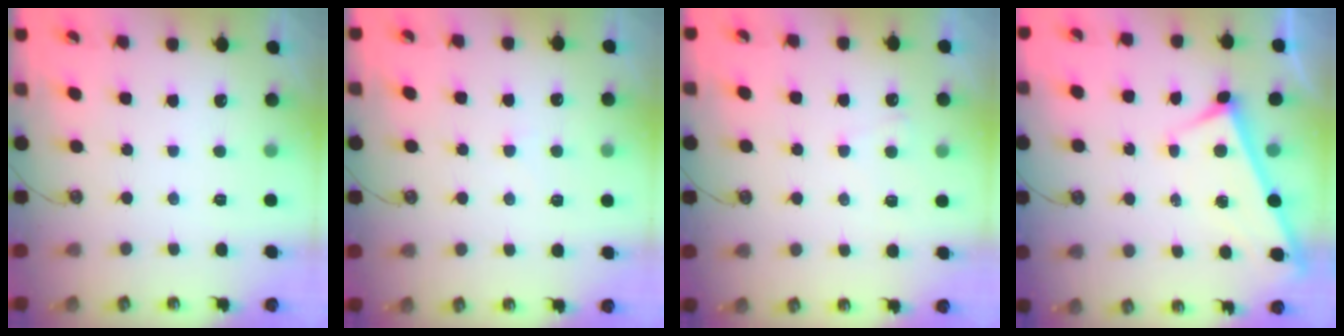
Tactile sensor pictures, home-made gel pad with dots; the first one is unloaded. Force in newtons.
{"total": 5.6, "press": 5.6, "slide": 0.5}
{"total": 6.6, "press": 6.6, "slide": 0.3}
{"total": 3.4, "press": 3.4, "slide": 0.1}